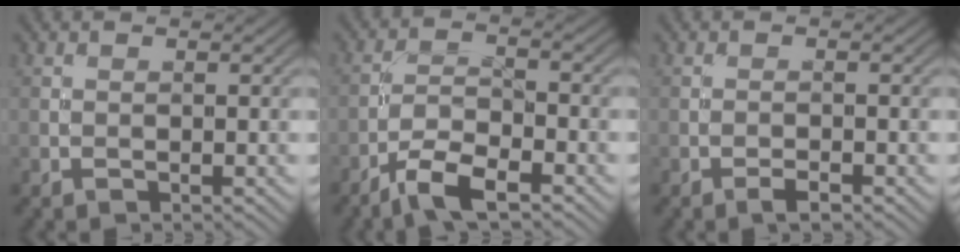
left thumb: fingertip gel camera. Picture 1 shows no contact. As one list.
[{"total": 5.8, "force": [-4.2, 1.4, 3.6], "torque": [-0.073, 0.000, -0.087]}, {"total": 1.3, "force": [-0.9, 0.2, 0.8], "torque": [-0.014, 0.002, -0.019]}]